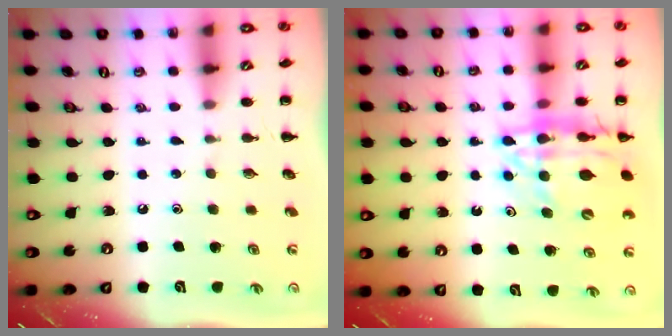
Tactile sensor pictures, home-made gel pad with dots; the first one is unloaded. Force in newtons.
{"total": 16.8, "press": 16.3, "slide": 4.0}